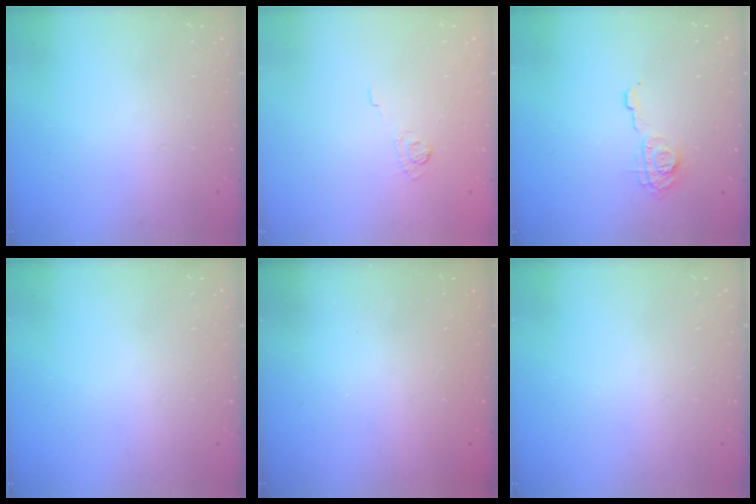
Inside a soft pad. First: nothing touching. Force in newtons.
{"total": 3.6, "press": 3.3, "slide": 1.5}
{"total": 9.0, "press": 9.0, "slide": 0.4}
{"total": 0.0}
{"total": 2.3, "press": 2.2, "slide": 0.8}
{"total": 0.0}